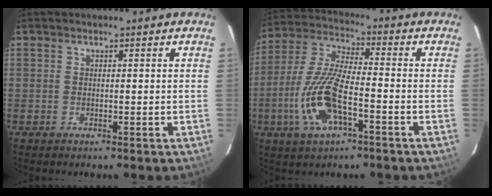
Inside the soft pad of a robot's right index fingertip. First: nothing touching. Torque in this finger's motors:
{"motor_torque": [1.35, -0.80, 0.78, 0.11]}